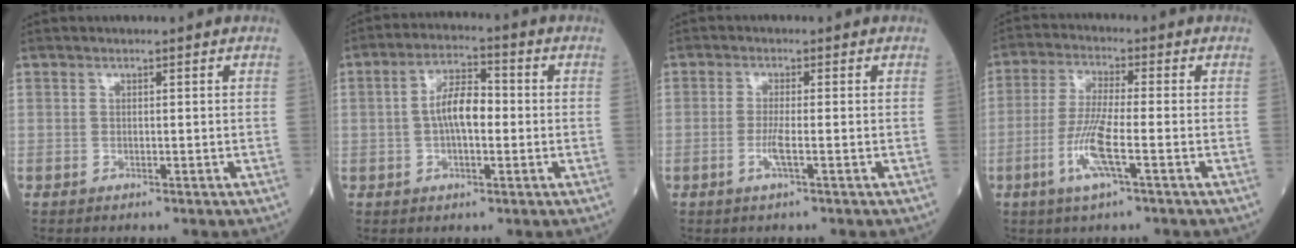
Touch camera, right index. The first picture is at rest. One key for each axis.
{"total": 6.8, "fx": -0.2, "fy": 2.6, "fz": 6.3, "tx": -0.122, "ty": 0.016, "tz": -0.011}
{"total": 2.6, "fx": -0.9, "fy": -0.1, "fz": 2.4, "tx": -0.054, "ty": -0.005, "tz": -0.021}
{"total": 7.8, "fx": -2.8, "fy": 0.3, "fz": 7.2, "tx": -0.149, "ty": -0.009, "tz": -0.059}